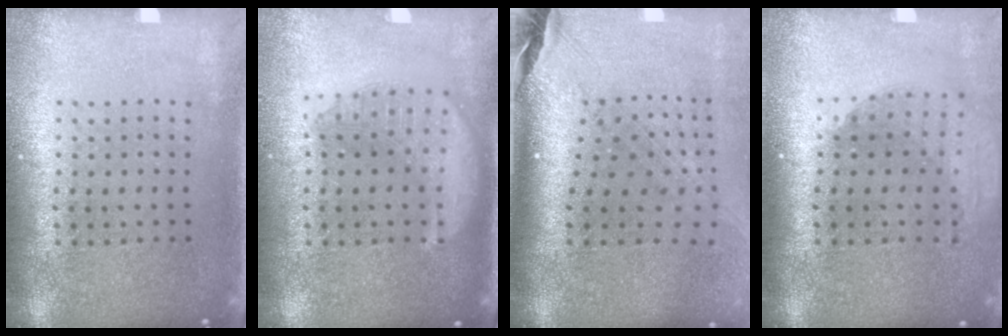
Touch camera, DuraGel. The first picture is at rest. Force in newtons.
{"total": 2.8, "press": 2.8, "slide": 0.3}
{"total": 2.3, "press": 1.8, "slide": 1.4}
{"total": 1.9, "press": 1.5, "slide": 1.2}